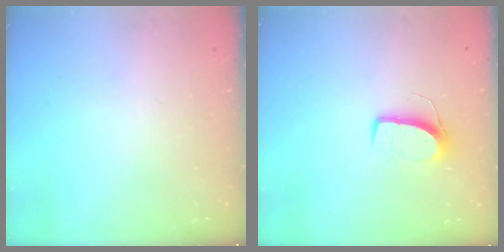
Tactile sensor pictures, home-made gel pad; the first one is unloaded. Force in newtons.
{"total": 7.8, "press": 7.8, "slide": 0.5}